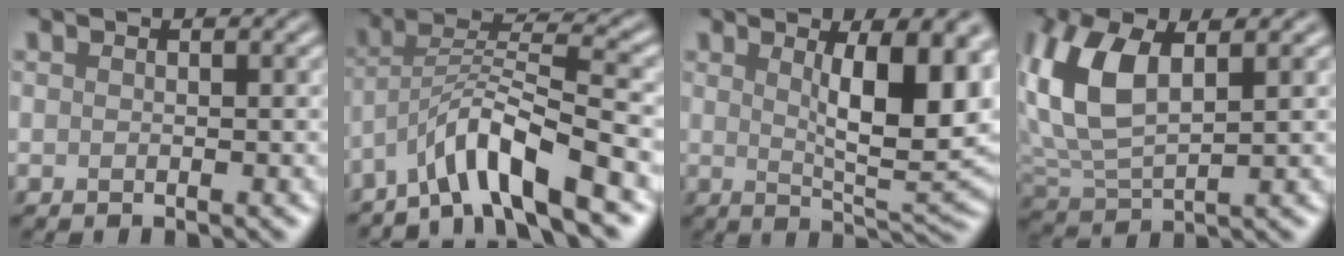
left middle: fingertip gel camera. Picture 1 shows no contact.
{"total": 7.2, "force": [-4.8, 1.1, 5.2], "torque": [-0.083, 0.019, -0.087]}
{"total": 9.2, "force": [2.1, 2.5, 8.5], "torque": [-0.115, -0.001, 0.044]}
{"total": 6.8, "force": [2.1, 3.3, 5.6], "torque": [-0.137, 0.011, 0.046]}